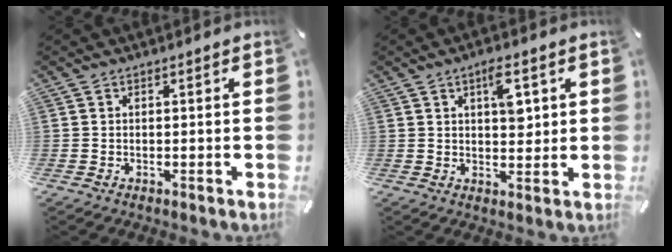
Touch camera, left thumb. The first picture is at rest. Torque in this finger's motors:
{"motor_torque": [0.91, 1.07, 0.54, -0.28, 0.20]}